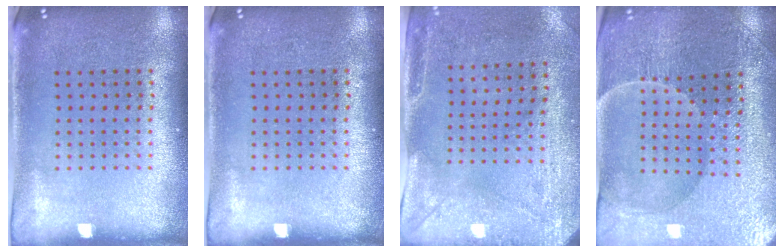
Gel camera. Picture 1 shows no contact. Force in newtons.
{"total": 0.0}
{"total": 2.9, "press": 2.3, "slide": 1.8}
{"total": 3.5, "press": 3.5, "slide": 0.4}